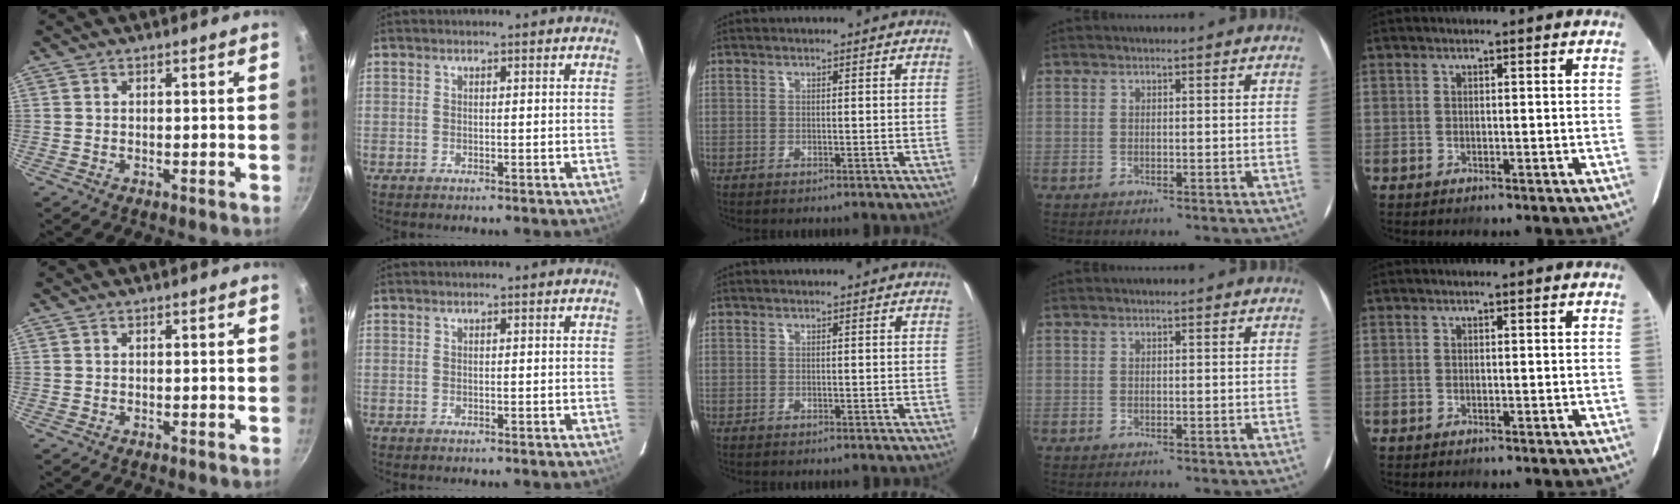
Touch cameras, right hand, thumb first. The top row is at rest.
{}